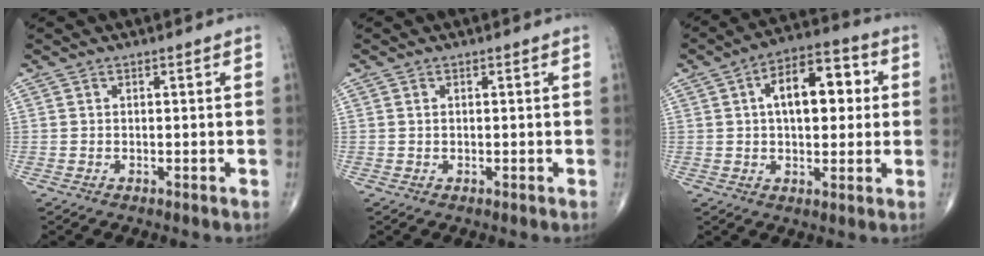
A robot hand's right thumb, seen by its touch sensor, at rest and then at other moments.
{"total": 0.6, "force": [0.2, 0.4, 0.4], "torque": [-0.007, 0.002, 0.005]}
{"total": 13.2, "force": [2.5, 7.0, 10.9], "torque": [-0.139, 0.021, 0.033]}